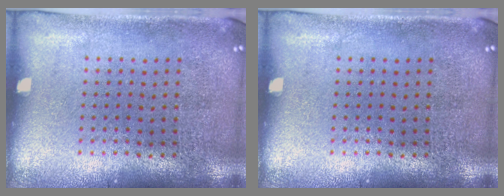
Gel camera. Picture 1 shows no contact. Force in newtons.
{"total": 0.0}